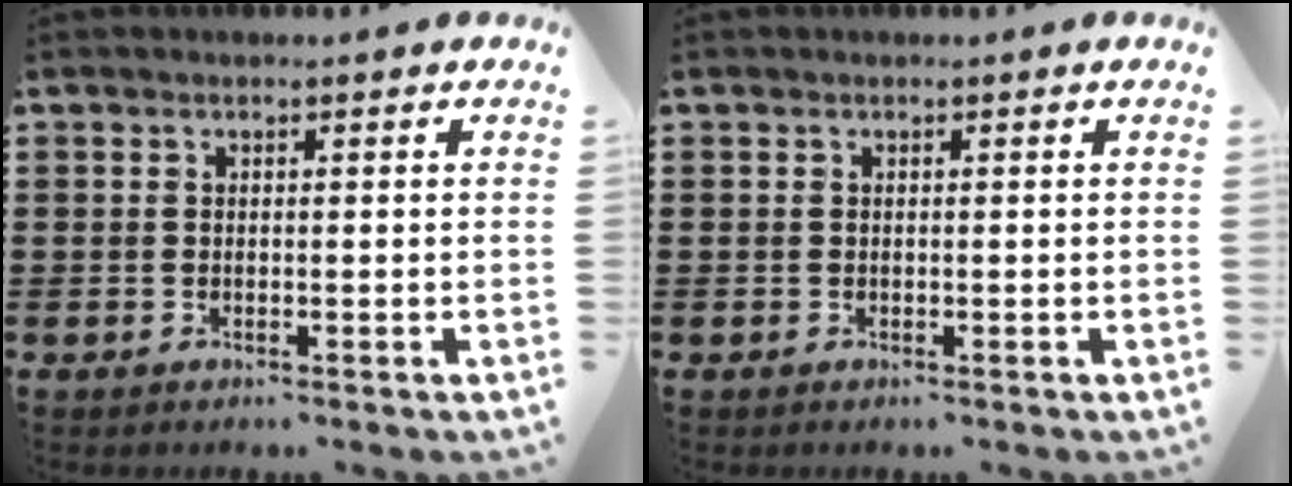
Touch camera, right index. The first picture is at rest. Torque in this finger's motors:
{"motor_torque": [0.00, 0.46, 0.00, 0.00]}